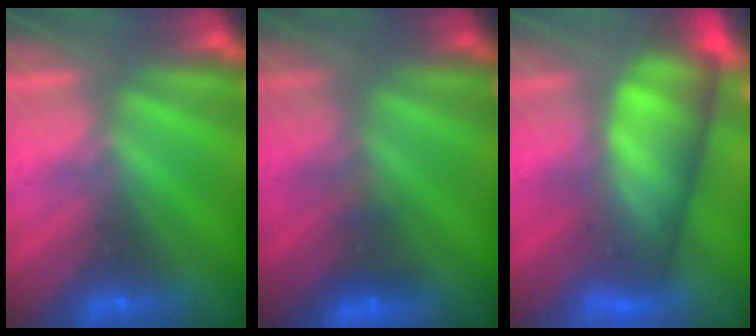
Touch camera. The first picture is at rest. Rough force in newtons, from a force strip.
{"total": 4.4}
{"total": 9.3}